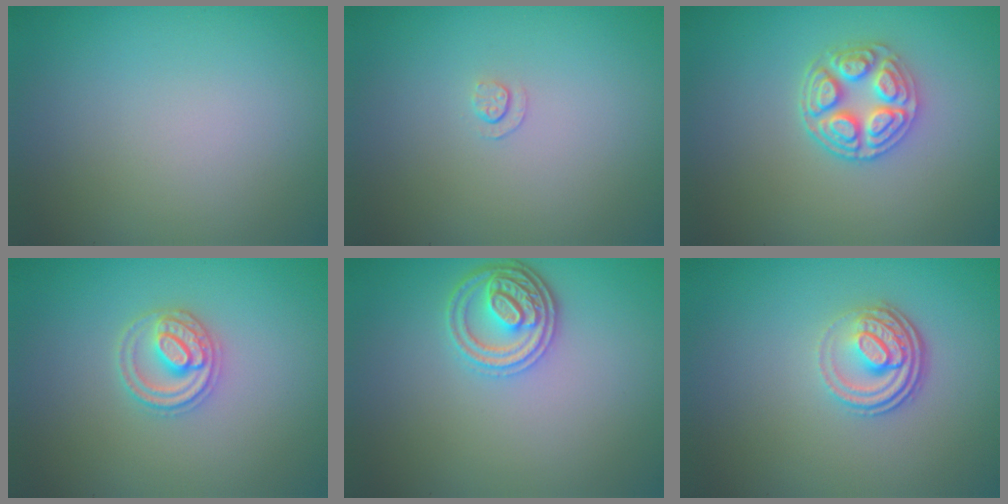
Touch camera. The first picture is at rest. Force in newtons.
{"total": 0.6, "press": 0.3, "slide": 0.6}
{"total": 3.7, "press": 3.3, "slide": 1.8}
{"total": 2.8, "press": 2.8, "slide": 0.3}
{"total": 3.6, "press": 3.2, "slide": 1.6}
{"total": 3.8, "press": 2.6, "slide": 2.7}